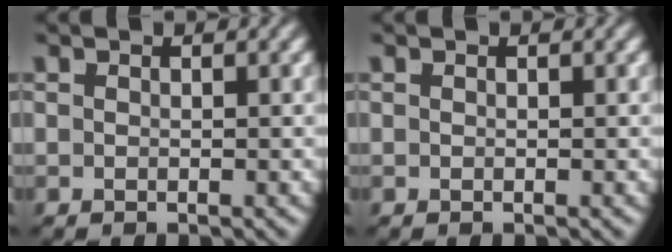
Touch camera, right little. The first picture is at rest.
{"total": 0.0}